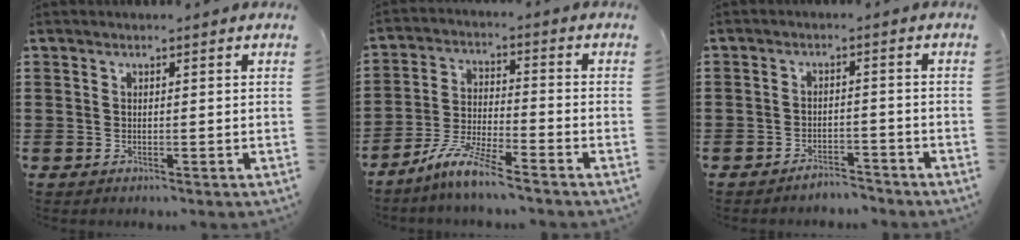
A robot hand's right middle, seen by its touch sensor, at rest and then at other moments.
{"total": 7.6, "force": [-6.4, 0.3, 4.0], "torque": [-0.088, -0.009, -0.125]}
{"total": 3.0, "force": [-3.0, 0.4, -0.2], "torque": [-0.004, 0.004, -0.065]}